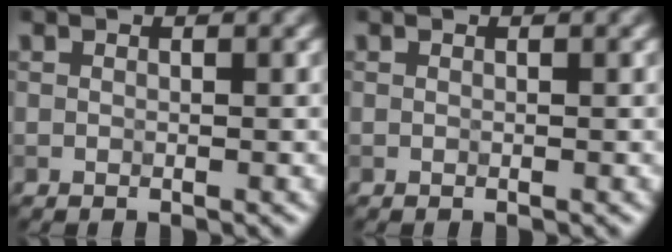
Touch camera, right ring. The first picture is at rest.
{"total": 0.0}